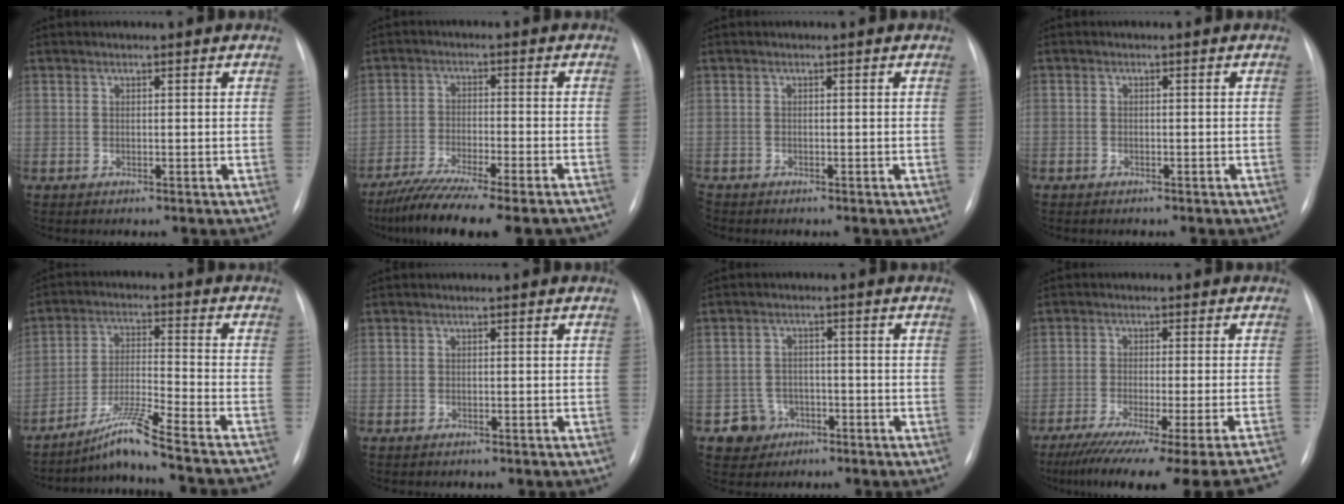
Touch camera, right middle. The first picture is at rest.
{"total": 16.4, "force": [-14.0, 1.2, 8.4], "torque": [-0.120, -0.023, -0.212]}
{"total": 1.4, "force": [-1.2, 0.6, 0.3], "torque": [-0.009, -0.002, -0.020]}
{"total": 1.1, "force": [-0.7, 0.8, 0.1], "torque": [-0.009, 0.002, -0.010]}
{"total": 16.9, "force": [-15.1, -1.6, 7.4], "torque": [-0.116, -0.012, -0.238]}
{"total": 0.0}
{"total": 4.1, "force": [-2.2, 3.4, 0.1], "torque": [0.003, 0.013, -0.031]}
{"total": 24.3, "force": [-20.7, -1.3, 12.6], "torque": [-0.120, -0.067, -0.281]}